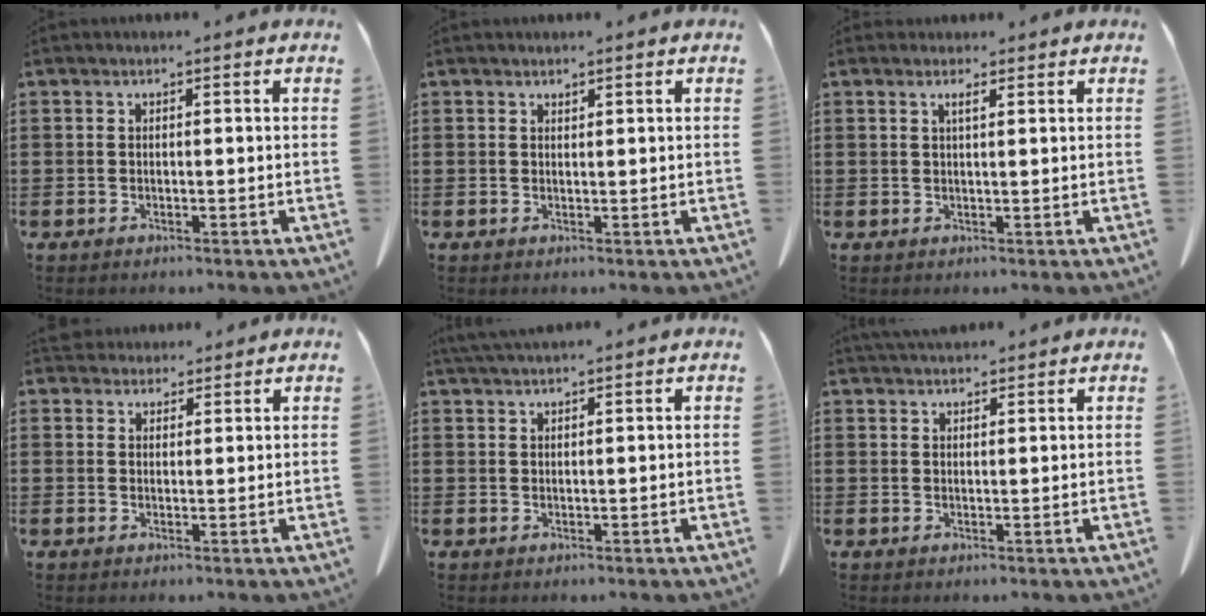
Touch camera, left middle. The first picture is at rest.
{"total": 0.9, "force": [0.8, 0.1, 0.0], "torque": [-0.003, -0.002, 0.018]}
{"total": 1.4, "force": [1.1, 0.2, 0.9], "torque": [-0.019, 0.000, 0.020]}
{"total": 2.8, "force": [2.6, 1.0, 0.2], "torque": [-0.002, -0.005, 0.049]}
{"total": 2.2, "force": [2.0, 0.1, 0.8], "torque": [-0.020, -0.002, 0.039]}
{"total": 2.4, "force": [2.3, 0.5, 0.4], "torque": [-0.014, -0.002, 0.046]}